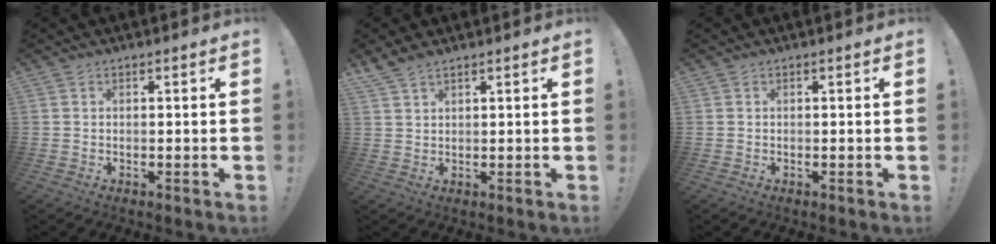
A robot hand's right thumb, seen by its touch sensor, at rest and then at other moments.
{"total": 3.6, "force": [3.1, 1.0, 1.6], "torque": [-0.033, -0.015, 0.060]}
{"total": 0.0}